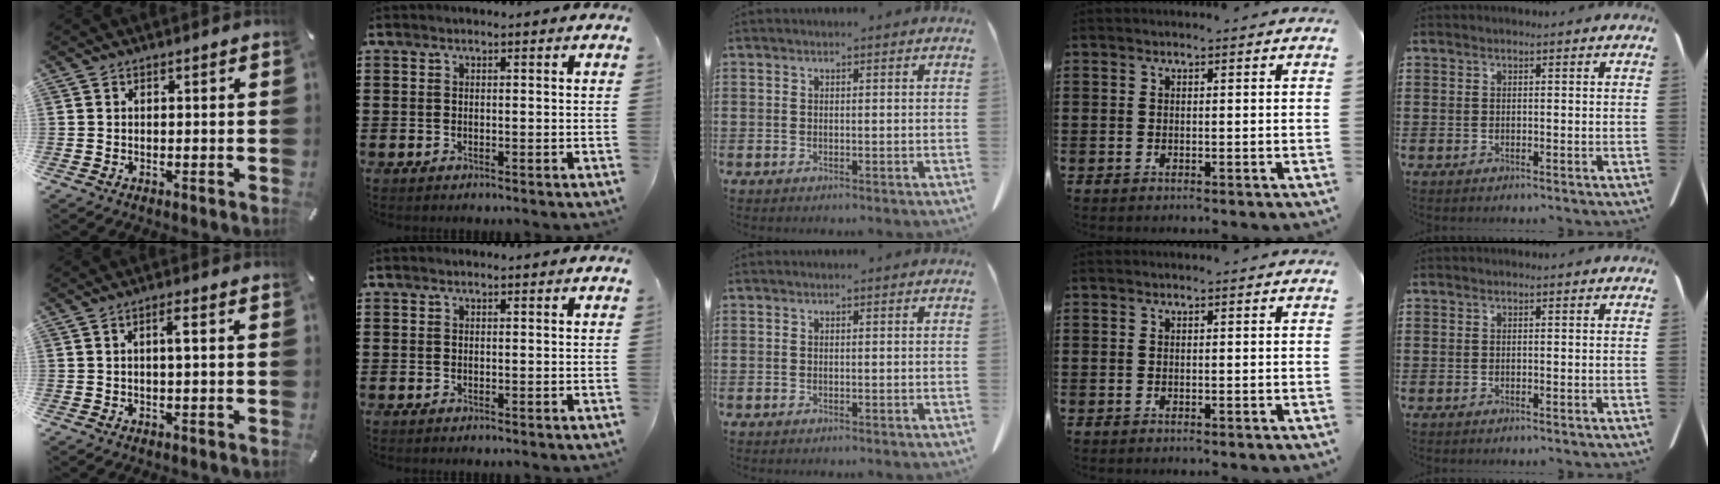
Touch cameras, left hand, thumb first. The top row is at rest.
{"thumb": {"total": 2.7, "force": [0.3, 0.4, 2.6], "torque": [-0.052, 0.004, 0.003]}}